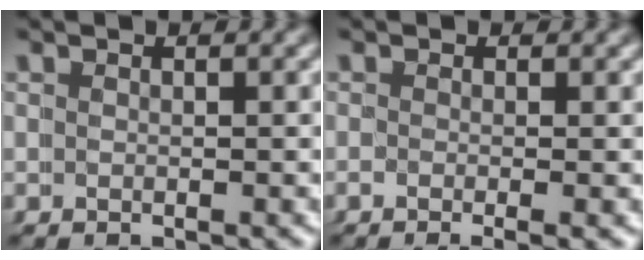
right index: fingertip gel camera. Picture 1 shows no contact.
{"total": 2.0, "force": [-1.0, -0.4, 1.6], "torque": [-0.015, -0.001, -0.018]}